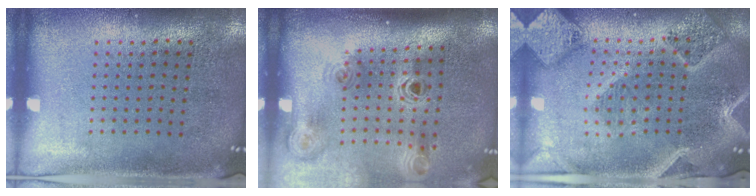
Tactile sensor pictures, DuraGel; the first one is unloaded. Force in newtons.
{"total": 1.4, "press": 1.2, "slide": 0.8}
{"total": 3.0, "press": 2.6, "slide": 1.5}